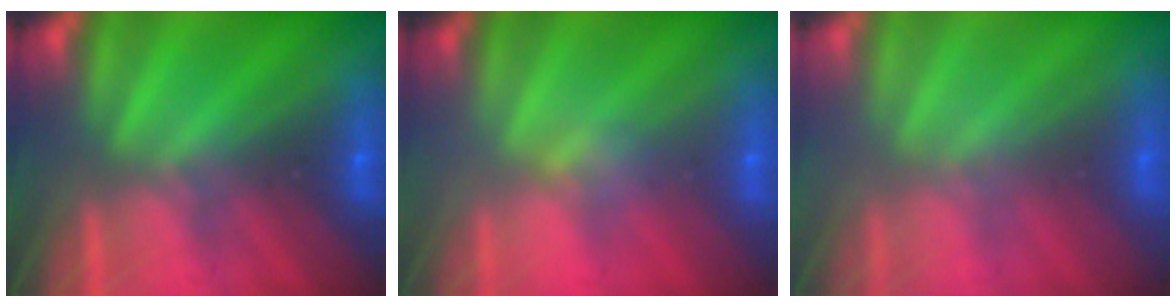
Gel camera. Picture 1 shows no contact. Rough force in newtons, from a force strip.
{"total": 2.4}
{"total": 2.9}